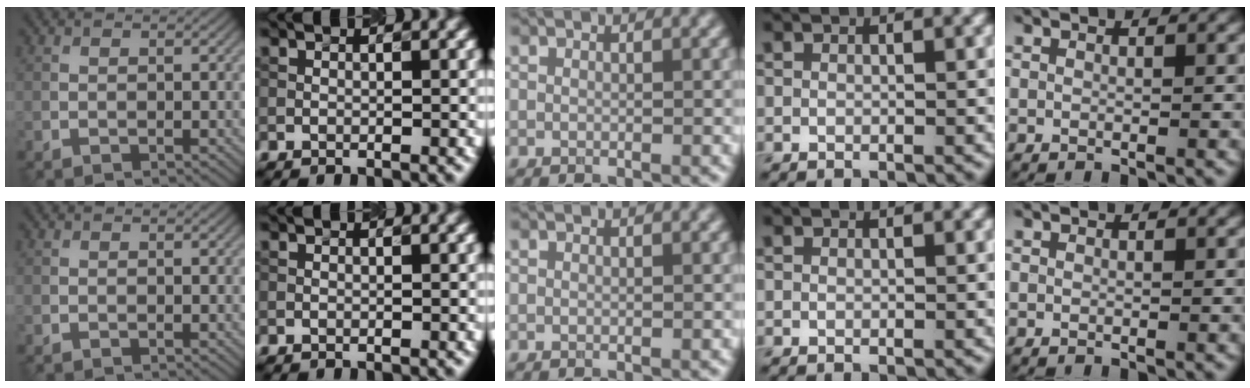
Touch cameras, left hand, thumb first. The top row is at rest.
{}